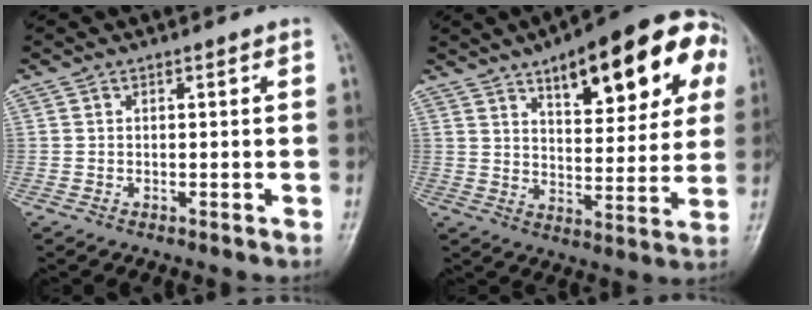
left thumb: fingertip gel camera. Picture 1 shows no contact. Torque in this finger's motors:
{"motor_torque": [1.99, 2.01, 1.49, -1.28, 0.16]}